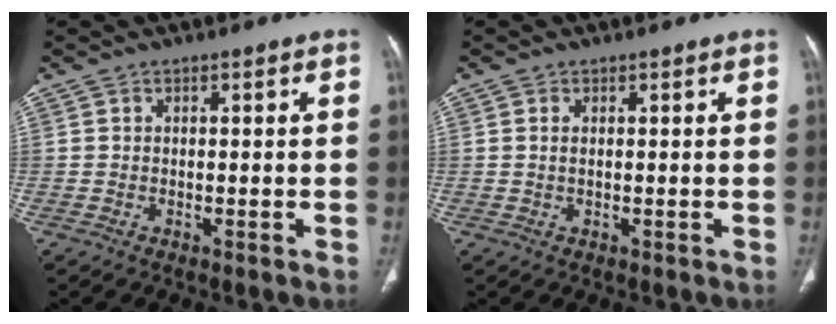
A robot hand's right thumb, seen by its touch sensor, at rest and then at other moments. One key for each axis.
{"total": 1.0, "fx": 0.3, "fy": 0.4, "fz": 0.9, "tx": -0.024, "ty": 0.003, "tz": 0.009}